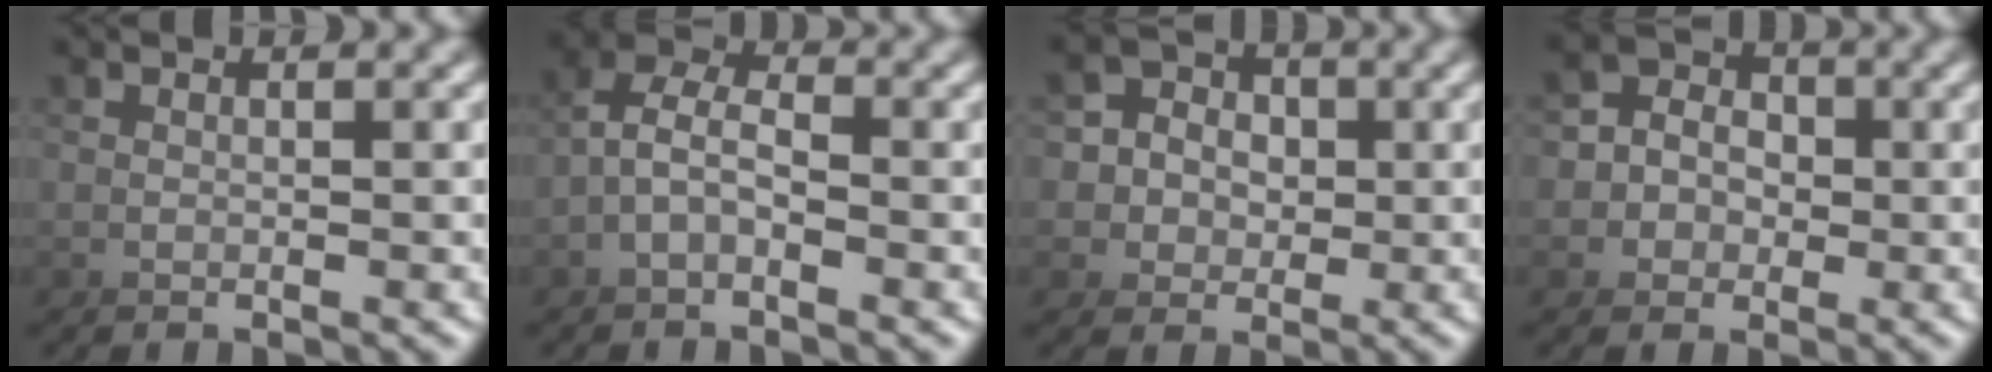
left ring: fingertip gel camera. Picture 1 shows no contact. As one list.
[{"total": 4.6, "force": [-2.8, 3.6, 0.0], "torque": [-0.037, -0.007, -0.058]}, {"total": 4.1, "force": [0.4, 4.1, -0.7], "torque": [0.003, -0.014, 0.006]}, {"total": 3.2, "force": [-0.4, 2.8, -1.4], "torque": [0.013, -0.010, -0.008]}]